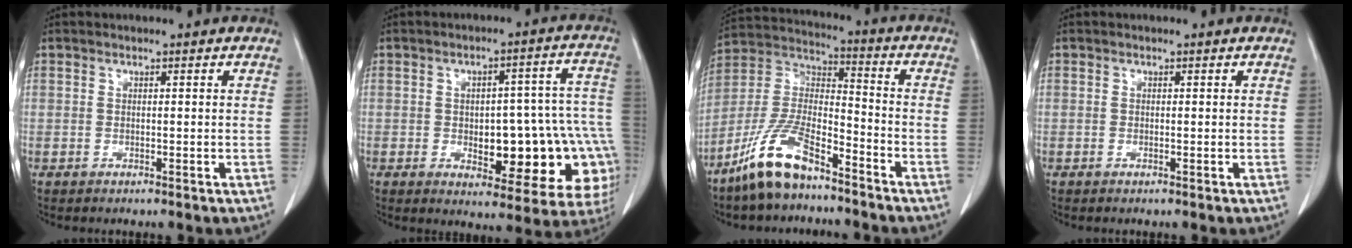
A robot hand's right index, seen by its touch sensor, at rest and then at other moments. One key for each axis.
{"total": 19.0, "fx": -4.7, "fy": 7.6, "fz": 16.8, "tx": -0.124, "ty": 0.046, "tz": -0.035}
{"total": 12.5, "fx": -9.1, "fy": 3.5, "fz": 7.9, "tx": -0.174, "ty": 0.001, "tz": -0.179}
{"total": 0.0}